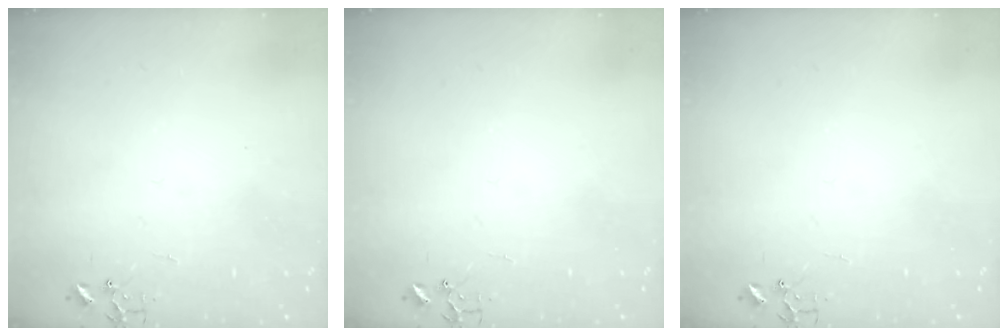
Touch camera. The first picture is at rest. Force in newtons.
{"total": 0.0}
{"total": 0.0}